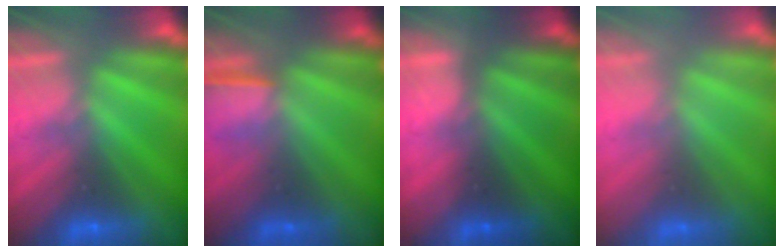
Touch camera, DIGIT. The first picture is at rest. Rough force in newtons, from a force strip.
{"total": 1.3}
{"total": 1.9}
{"total": 2.9}